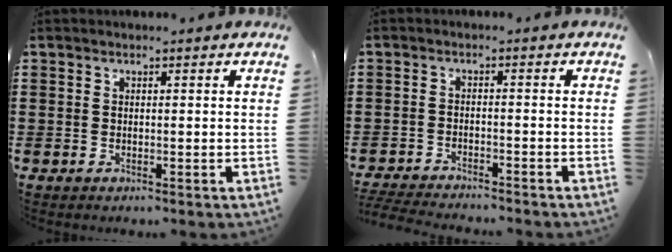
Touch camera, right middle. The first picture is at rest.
{"total": 3.4, "force": [-3.4, 0.0, 0.5], "torque": [-0.018, -0.005, -0.072]}